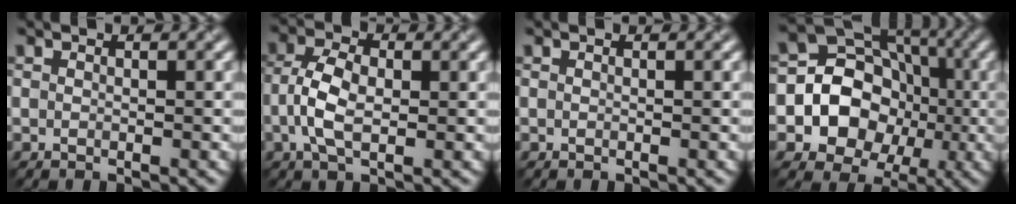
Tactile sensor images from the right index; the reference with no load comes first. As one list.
[{"total": 4.2, "force": [-0.6, 2.3, 3.5], "torque": [-0.080, 0.000, -0.014]}, {"total": 0.0}, {"total": 11.7, "force": [-1.5, 10.6, 4.8], "torque": [-0.090, 0.021, -0.044]}]